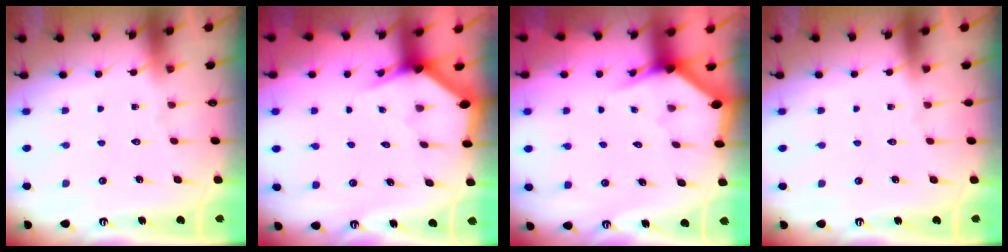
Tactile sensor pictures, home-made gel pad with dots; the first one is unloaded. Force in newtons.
{"total": 2.7, "press": 2.7, "slide": 0.1}
{"total": 2.8, "press": 2.8, "slide": 0.2}
{"total": 0.0}